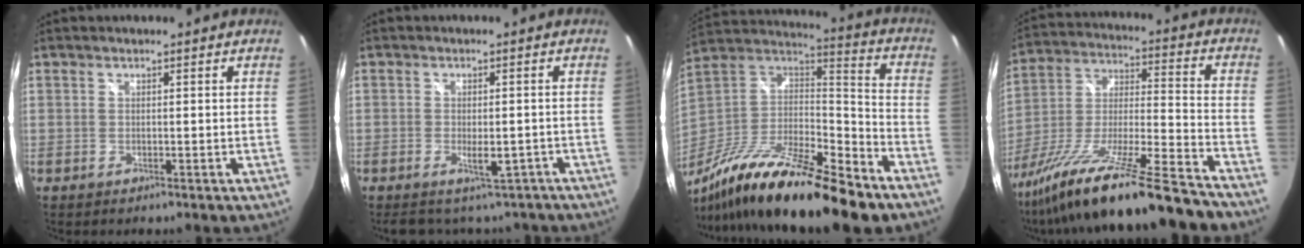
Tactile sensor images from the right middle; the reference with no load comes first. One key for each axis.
{"total": 6.3, "fx": -4.7, "fy": 3.0, "fz": 3.0, "tx": -0.050, "ty": 0.003, "tz": -0.049}
{"total": 26.9, "fx": -18.1, "fy": 6.5, "fz": 18.8, "tx": -0.342, "ty": -0.038, "tz": -0.306}
{"total": 26.8, "fx": -20.9, "fy": 1.3, "fz": 16.7, "tx": -0.284, "ty": -0.052, "tz": -0.344}